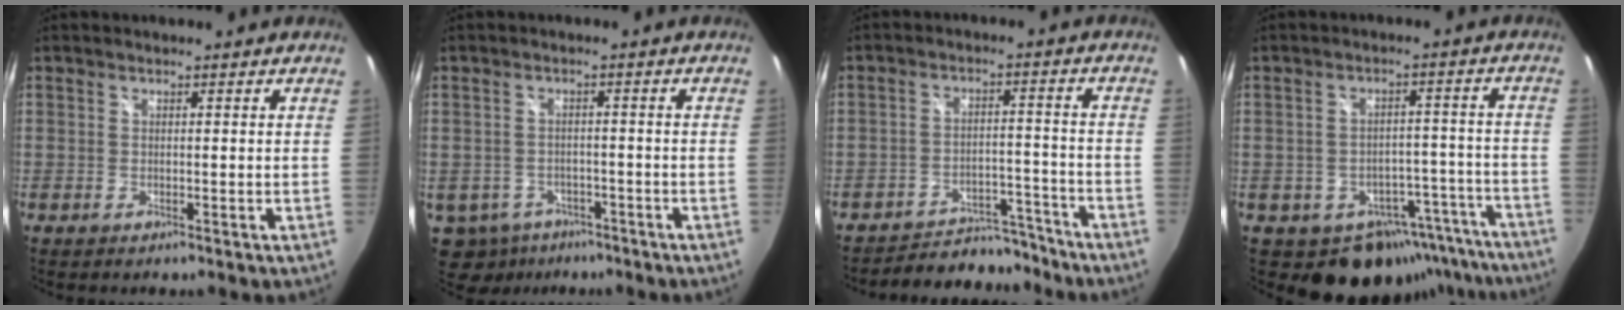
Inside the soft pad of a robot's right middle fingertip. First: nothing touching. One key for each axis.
{"total": 9.7, "fx": -5.6, "fy": 6.9, "fz": 3.8, "tx": -0.113, "ty": -0.017, "tz": -0.076}
{"total": 12.1, "fx": -11.5, "fy": 2.8, "fz": 2.4, "tx": -0.054, "ty": 0.019, "tz": -0.155}
{"total": 13.5, "fx": -10.6, "fy": 7.8, "fz": 3.2, "tx": -0.045, "ty": 0.039, "tz": -0.107}